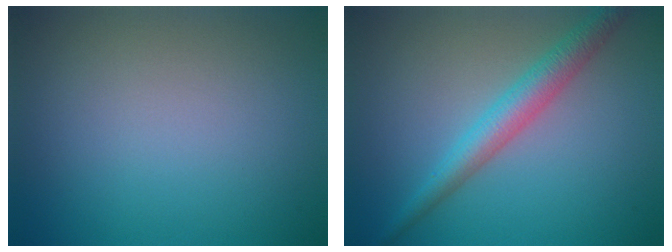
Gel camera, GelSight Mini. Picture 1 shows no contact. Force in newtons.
{"total": 3.6, "press": 3.6, "slide": 0.0}